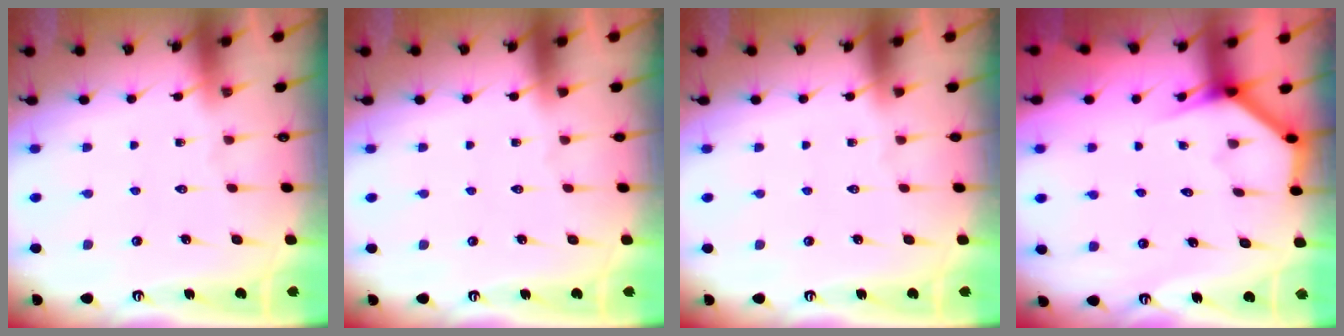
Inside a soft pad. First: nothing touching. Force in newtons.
{"total": 0.0}
{"total": 0.0}
{"total": 3.7, "press": 3.7, "slide": 0.3}